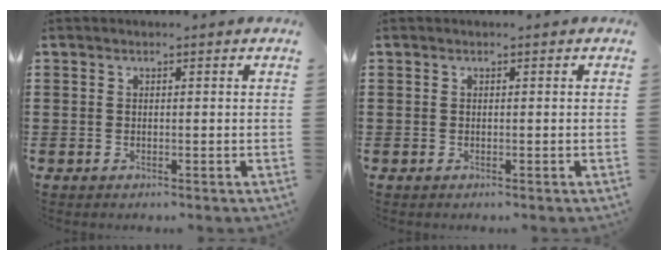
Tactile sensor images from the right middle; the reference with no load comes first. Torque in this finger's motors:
{"motor_torque": [0.00, 0.00, 0.00, 0.00]}